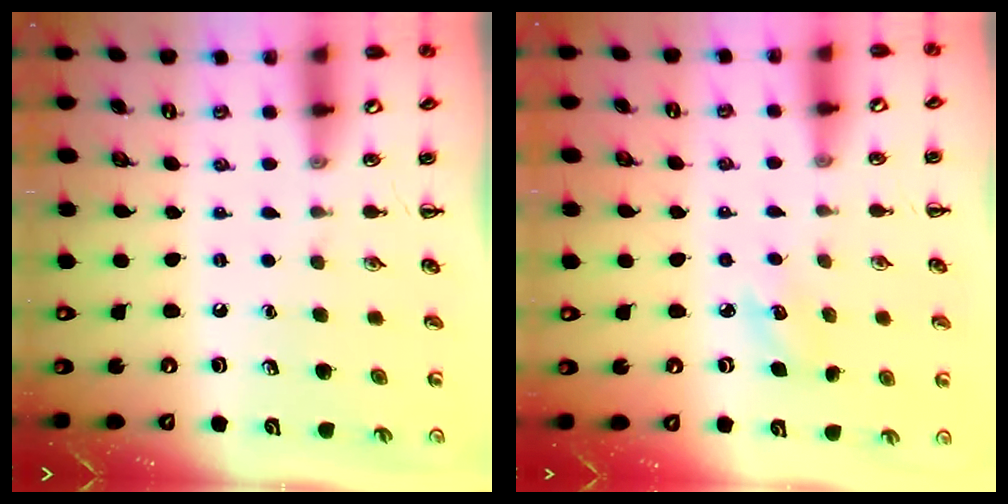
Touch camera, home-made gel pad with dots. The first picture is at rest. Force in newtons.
{"total": 3.9, "press": 3.8, "slide": 1.1}